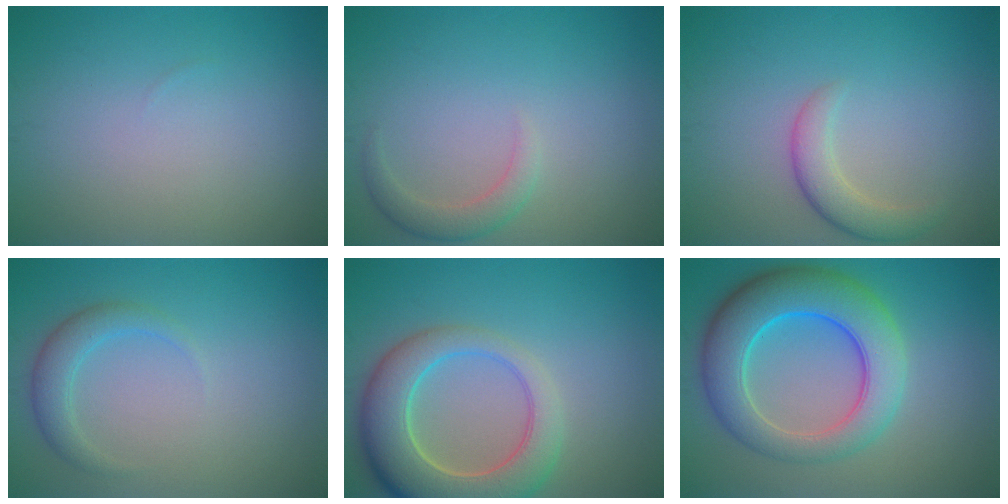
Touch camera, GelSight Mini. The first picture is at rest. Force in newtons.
{"total": 2.1, "press": 2.1, "slide": 0.2}
{"total": 2.8, "press": 2.7, "slide": 0.3}
{"total": 2.4, "press": 2.4, "slide": 0.1}
{"total": 8.2, "press": 8.1, "slide": 1.0}
{"total": 8.8, "press": 8.8, "slide": 0.4}